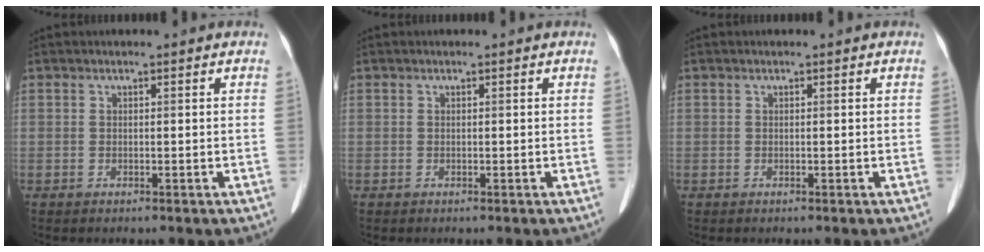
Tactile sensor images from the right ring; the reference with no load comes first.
{"total": 0.0}
{"total": 0.0}